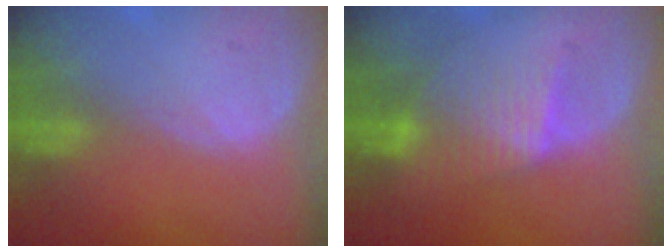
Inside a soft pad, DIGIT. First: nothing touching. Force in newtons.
{"total": 5.4, "press": 5.3, "slide": 0.5}